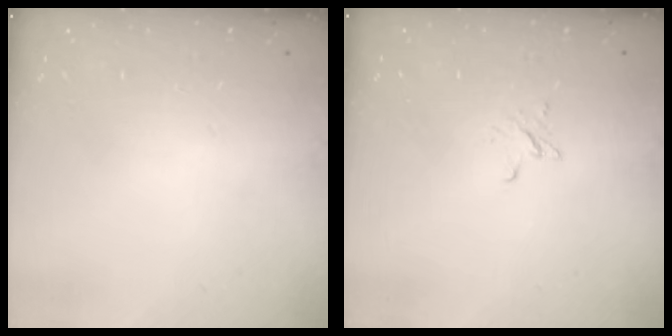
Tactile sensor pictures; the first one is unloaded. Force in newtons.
{"total": 2.4, "press": 2.4, "slide": 0.2}